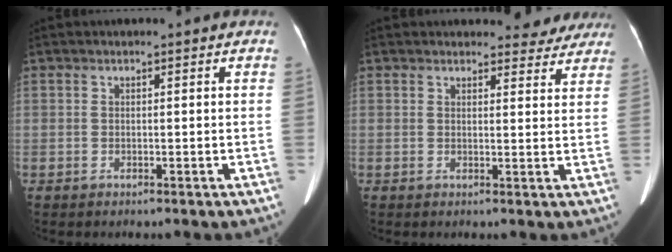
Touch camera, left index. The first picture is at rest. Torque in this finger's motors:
{"motor_torque": [0.81, -0.81, 0.07, 0.04]}